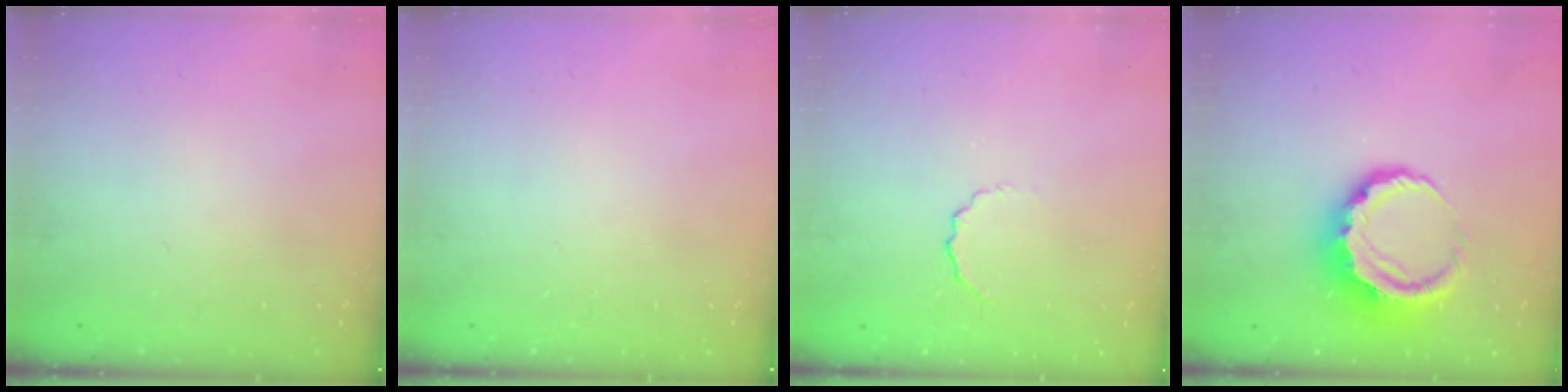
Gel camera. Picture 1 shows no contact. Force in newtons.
{"total": 0.0}
{"total": 3.5, "press": 3.4, "slide": 0.7}
{"total": 9.6, "press": 9.4, "slide": 2.0}